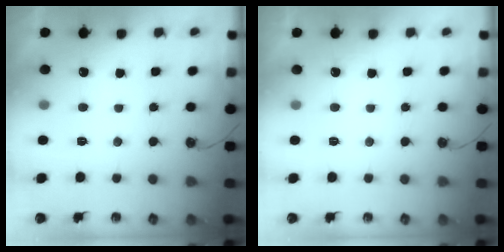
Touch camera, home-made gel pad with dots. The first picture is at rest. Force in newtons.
{"total": 0.0}